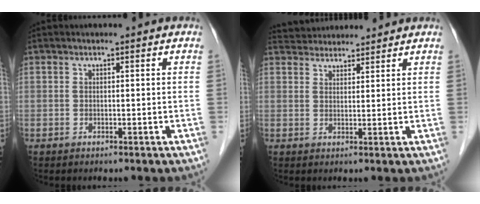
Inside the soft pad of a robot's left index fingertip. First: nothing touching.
{"total": 6.6, "force": [6.3, 1.6, 1.0], "torque": [-0.016, 0.034, 0.098]}